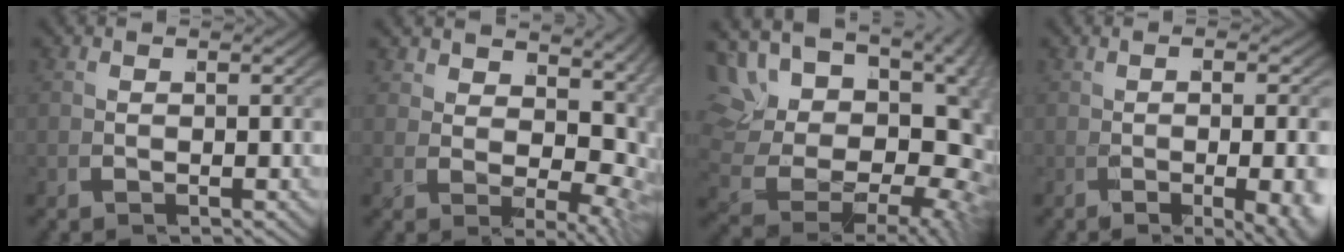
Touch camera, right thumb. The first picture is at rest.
{"total": 8.7, "force": [1.3, 5.7, 6.4], "torque": [-0.097, -0.022, 0.035]}
{"total": 18.4, "force": [-0.3, 13.7, 12.2], "torque": [-0.210, -0.015, -0.009]}
{"total": 4.2, "force": [-1.5, 0.8, 3.9], "torque": [-0.074, -0.010, -0.018]}